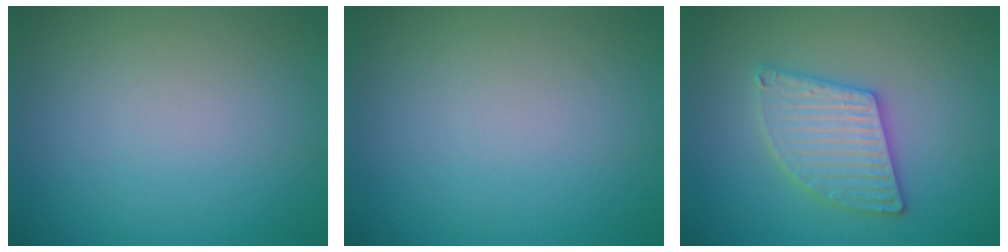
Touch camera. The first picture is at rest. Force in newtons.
{"total": 0.0}
{"total": 4.9, "press": 4.9, "slide": 0.5}